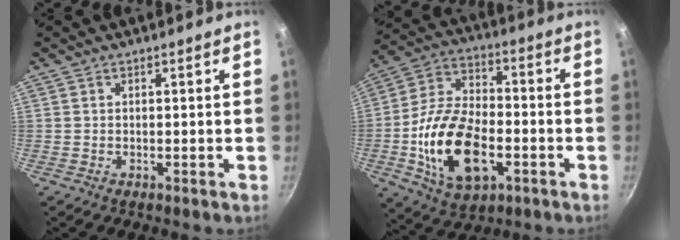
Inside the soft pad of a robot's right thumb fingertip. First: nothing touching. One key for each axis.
{"total": 19.5, "fx": -5.0, "fy": 11.2, "fz": 15.2, "tx": -0.272, "ty": 0.026, "tz": -0.090}